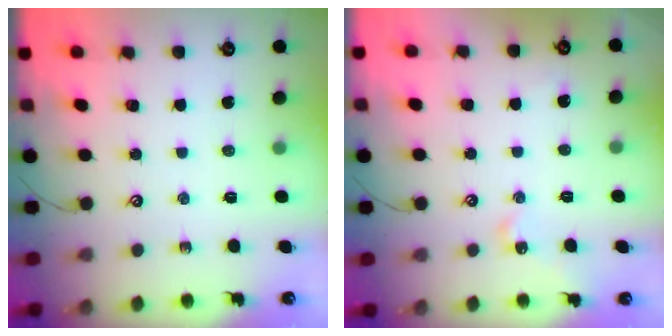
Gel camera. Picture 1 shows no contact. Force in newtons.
{"total": 1.9, "press": 1.9, "slide": 0.1}